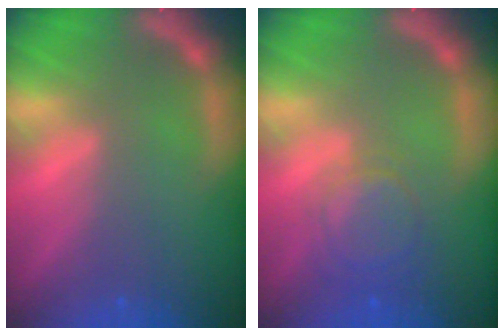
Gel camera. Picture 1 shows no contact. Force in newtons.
{"total": 4.5}